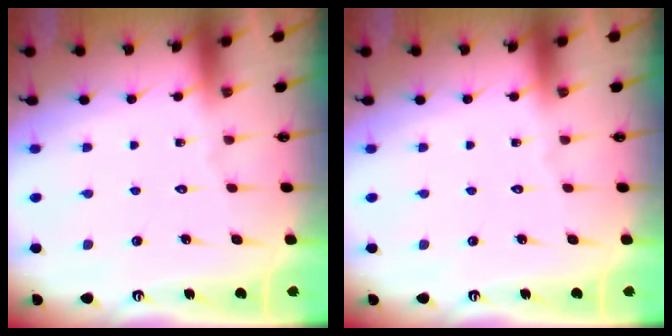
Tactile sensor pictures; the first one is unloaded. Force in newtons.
{"total": 0.0}